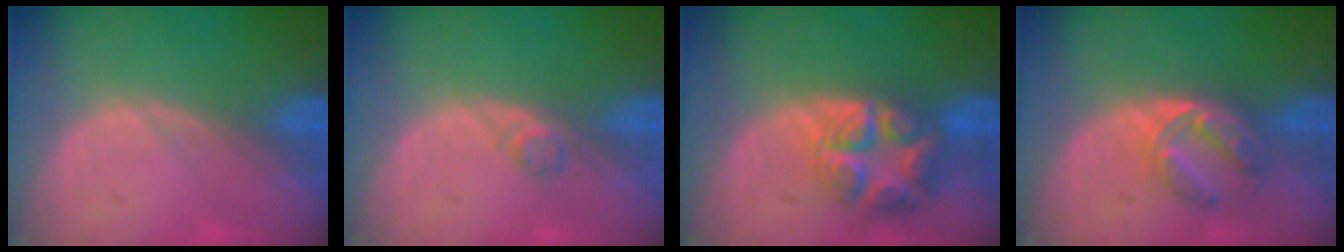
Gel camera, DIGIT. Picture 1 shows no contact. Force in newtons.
{"total": 1.4, "press": 1.4, "slide": 0.1}
{"total": 8.2, "press": 7.2, "slide": 4.1}
{"total": 5.7, "press": 5.4, "slide": 1.6}